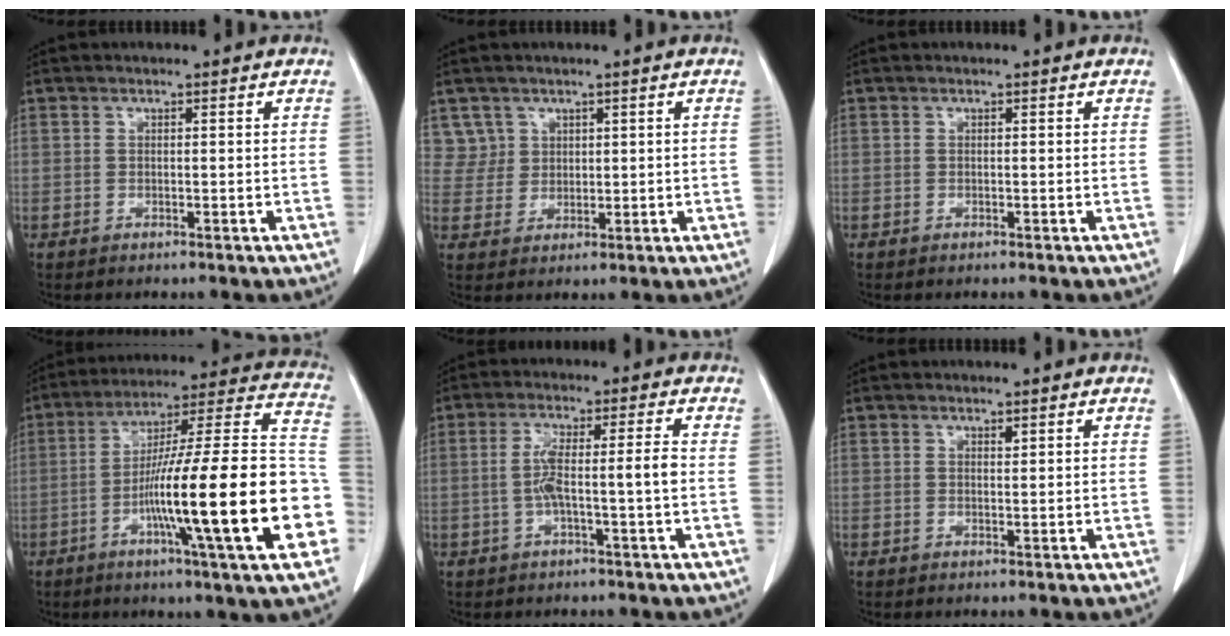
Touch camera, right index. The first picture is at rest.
{"total": 3.9, "force": [2.2, 3.2, -0.5], "torque": [0.025, 0.007, 0.041]}
{"total": 0.0}
{"total": 27.1, "force": [-7.1, 1.0, 26.1], "torque": [-0.321, 0.001, -0.121]}
{"total": 5.8, "force": [-1.0, -0.1, 5.7], "torque": [-0.111, 0.017, -0.015]}
{"total": 0.5, "force": [0.4, 0.1, 0.2], "torque": [-0.007, -0.005, 0.007]}